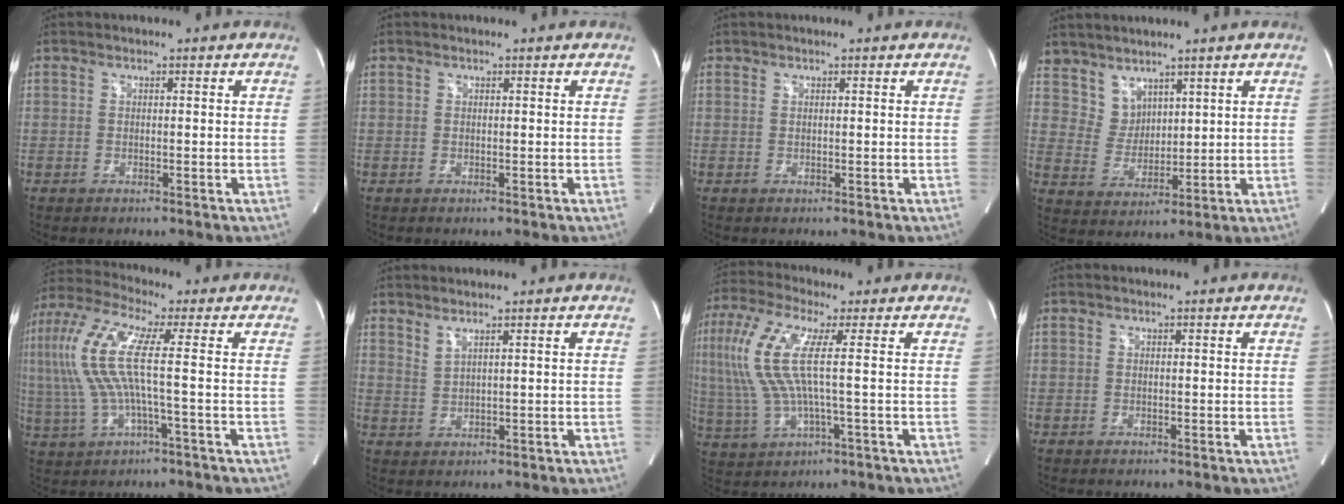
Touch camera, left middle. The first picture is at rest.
{"total": 0.9, "force": [0.1, -0.5, -0.7], "torque": [0.010, 0.005, 0.008]}
{"total": 0.0}
{"total": 5.1, "force": [4.0, 3.3, 0.1], "torque": [-0.004, 0.007, 0.094]}
{"total": 12.6, "force": [0.9, 1.5, 12.5], "torque": [-0.289, 0.025, 0.012]}
{"total": 1.7, "force": [1.5, -0.1, 0.9], "torque": [-0.022, -0.009, 0.036]}
{"total": 12.4, "force": [1.8, 2.0, 12.1], "torque": [-0.290, 0.016, 0.034]}
{"total": 0.0}